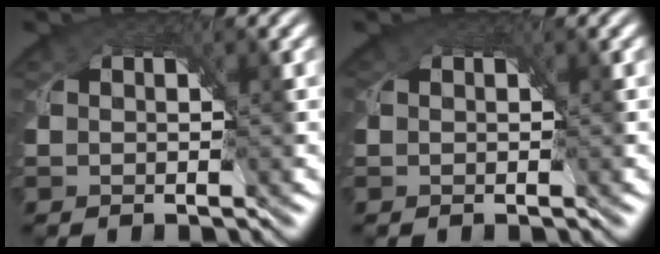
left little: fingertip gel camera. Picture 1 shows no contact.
{"total": 0.6, "force": [0.1, 0.6, 0.1], "torque": [-0.003, -0.001, -0.001]}